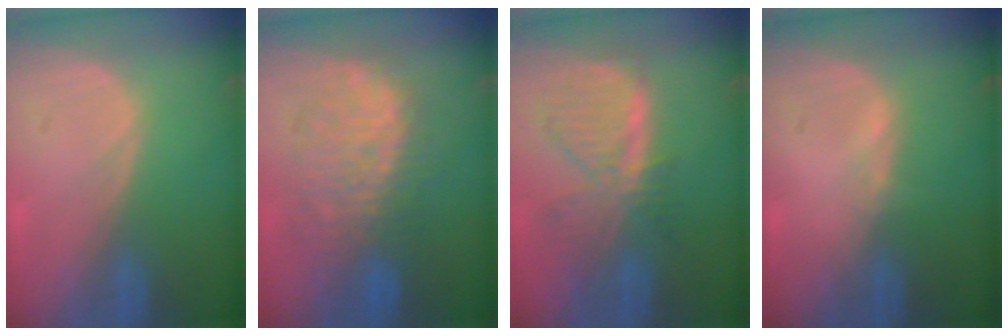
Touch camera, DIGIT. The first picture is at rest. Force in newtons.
{"total": 9.6, "press": 9.3, "slide": 2.3}
{"total": 7.7, "press": 6.8, "slide": 3.5}
{"total": 0.6, "press": 0.5, "slide": 0.3}